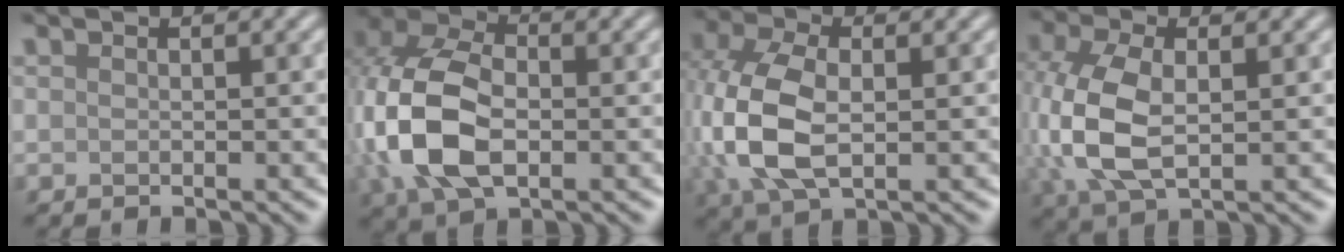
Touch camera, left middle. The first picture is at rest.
{"total": 10.3, "force": [-1.7, 6.7, 7.6], "torque": [-0.193, -0.007, -0.042]}
{"total": 8.6, "force": [-0.2, 5.3, 6.7], "torque": [-0.177, 0.001, -0.005]}
{"total": 7.5, "force": [0.1, 4.5, 6.0], "torque": [-0.153, 0.001, 0.001]}